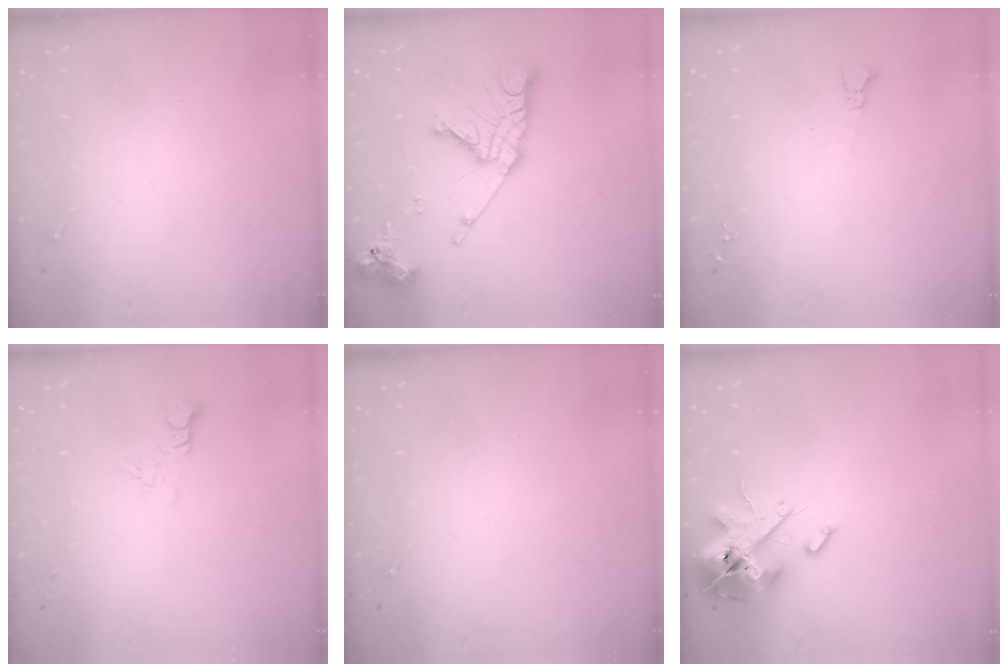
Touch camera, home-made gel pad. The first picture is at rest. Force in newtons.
{"total": 16.9, "press": 16.8, "slide": 1.5}
{"total": 3.2, "press": 3.1, "slide": 0.3}
{"total": 4.0, "press": 4.0, "slide": 0.4}
{"total": 0.0}
{"total": 14.9, "press": 14.7, "slide": 2.5}